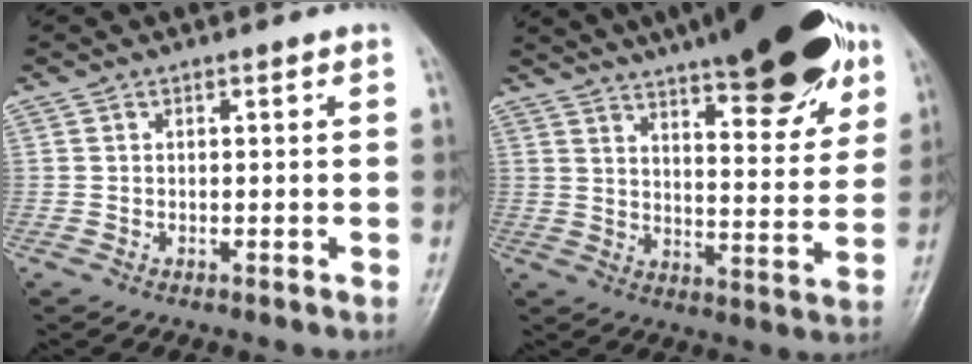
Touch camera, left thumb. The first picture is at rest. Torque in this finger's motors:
{"motor_torque": [0.91, 0.37, 1.70, -1.06, 0.11]}